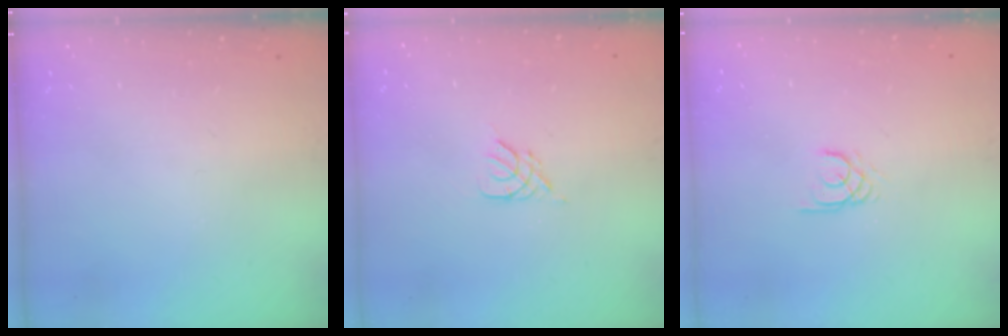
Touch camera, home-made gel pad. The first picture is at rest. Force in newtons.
{"total": 2.7, "press": 2.7, "slide": 0.5}
{"total": 1.7, "press": 1.7, "slide": 0.2}